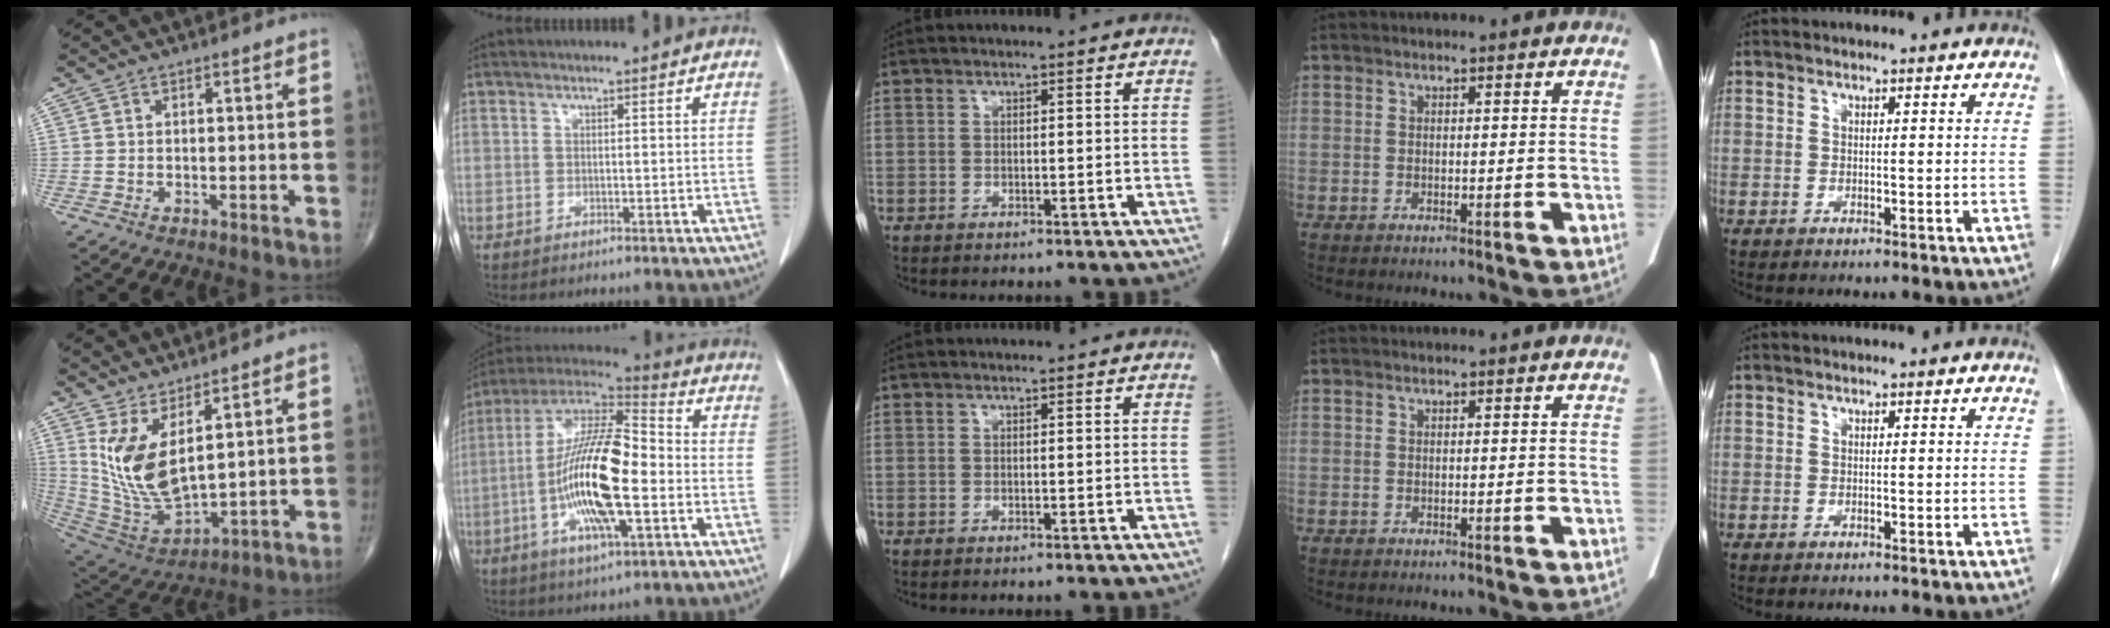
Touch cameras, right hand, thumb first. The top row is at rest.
{"thumb": {"total": 13.1, "force": [5.0, 5.2, 10.9], "torque": [-0.216, -0.048, 0.123]}, "index": {"total": 19.4, "force": [-3.3, 4.8, 18.5], "torque": [-0.366, 0.005, -0.059]}}